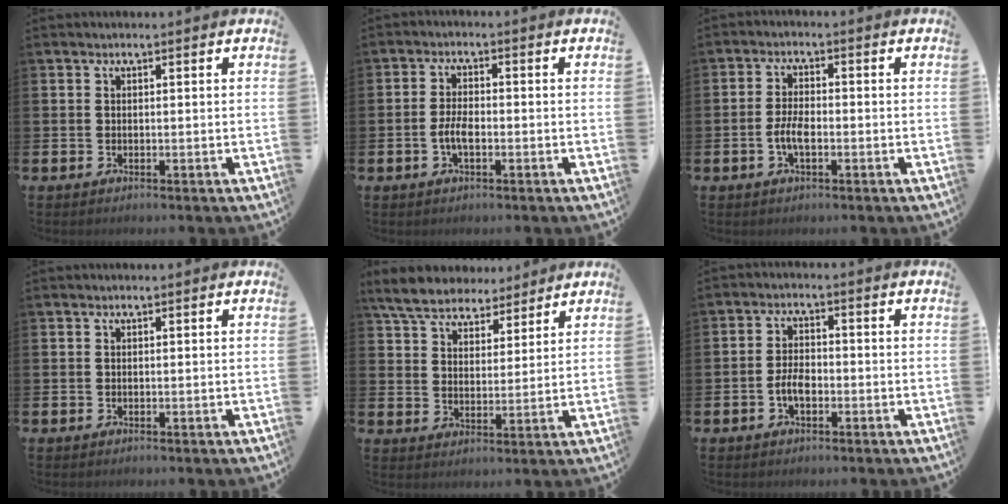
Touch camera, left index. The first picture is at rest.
{"total": 2.9, "force": [-1.2, 1.1, 2.3], "torque": [-0.040, 0.003, -0.023]}
{"total": 3.1, "force": [-1.3, 1.2, 2.6], "torque": [-0.043, 0.002, -0.024]}
{"total": 0.5, "force": [-0.3, -0.2, -0.3], "torque": [0.009, -0.001, -0.006]}
{"total": 6.5, "force": [6.1, 2.0, 1.0], "torque": [-0.052, -0.027, 0.112]}
{"total": 3.1, "force": [-1.4, 1.6, 2.3], "torque": [-0.047, 0.002, -0.030]}